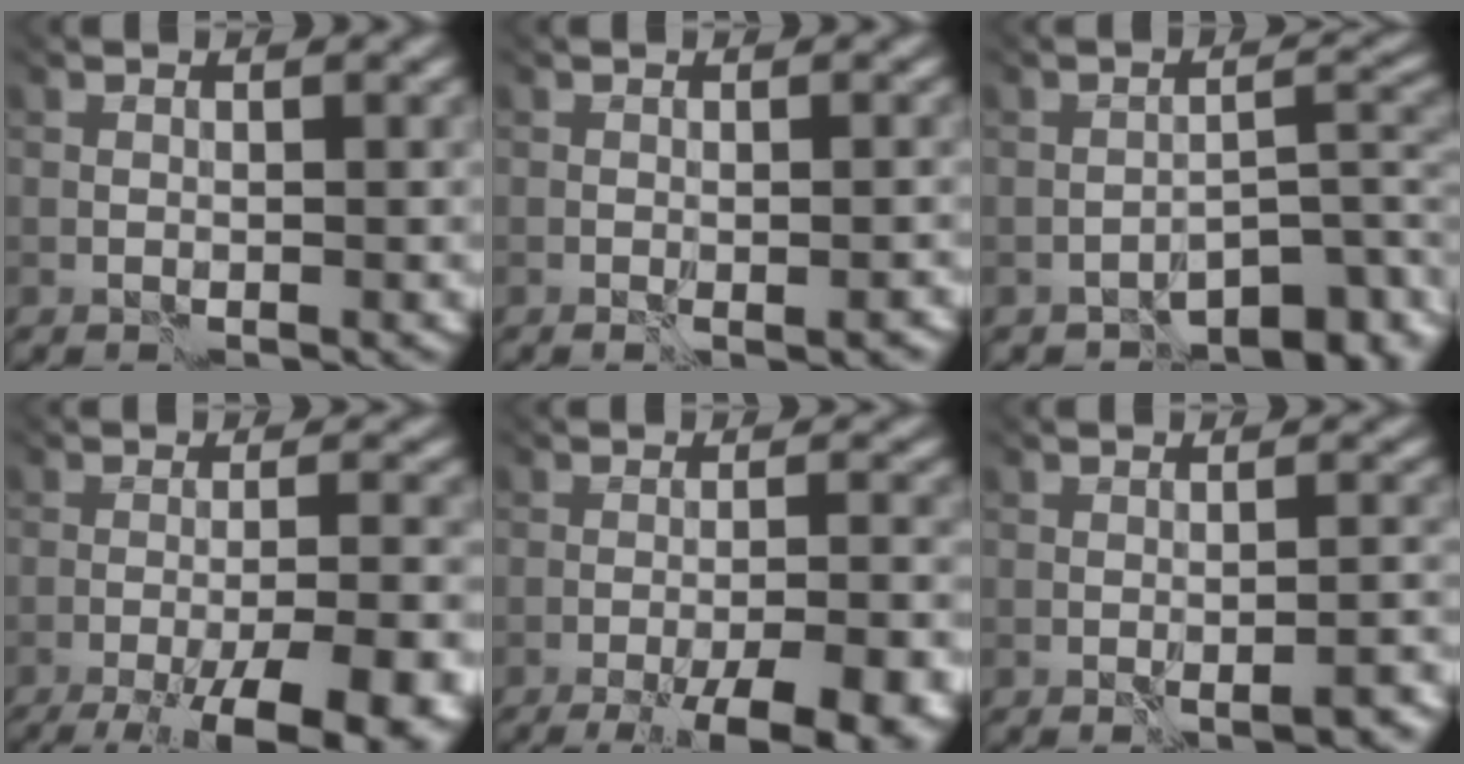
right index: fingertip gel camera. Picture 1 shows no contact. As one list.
[{"total": 0.6, "force": [-0.5, -0.3, 0.3], "torque": [-0.002, 0.000, -0.005]}, {"total": 7.0, "force": [-6.7, 1.1, 2.0], "torque": [-0.002, 0.005, -0.086]}, {"total": 13.2, "force": [-8.4, 3.6, 9.5], "torque": [-0.091, -0.002, -0.090]}, {"total": 11.0, "force": [-7.5, 2.7, 7.7], "torque": [-0.062, 0.005, -0.081]}, {"total": 2.5, "force": [-2.1, -0.3, 1.3], "torque": [-0.009, 0.002, -0.015]}]